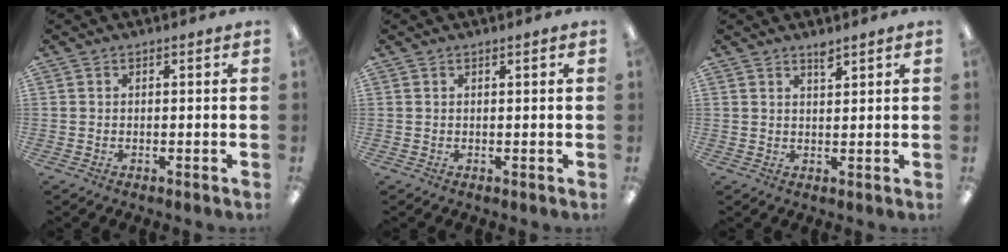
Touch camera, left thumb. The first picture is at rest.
{"total": 0.7, "force": [0.4, 0.0, 0.5], "torque": [-0.010, 0.000, 0.007]}
{"total": 2.1, "force": [1.9, 0.2, 0.8], "torque": [-0.012, -0.007, 0.033]}